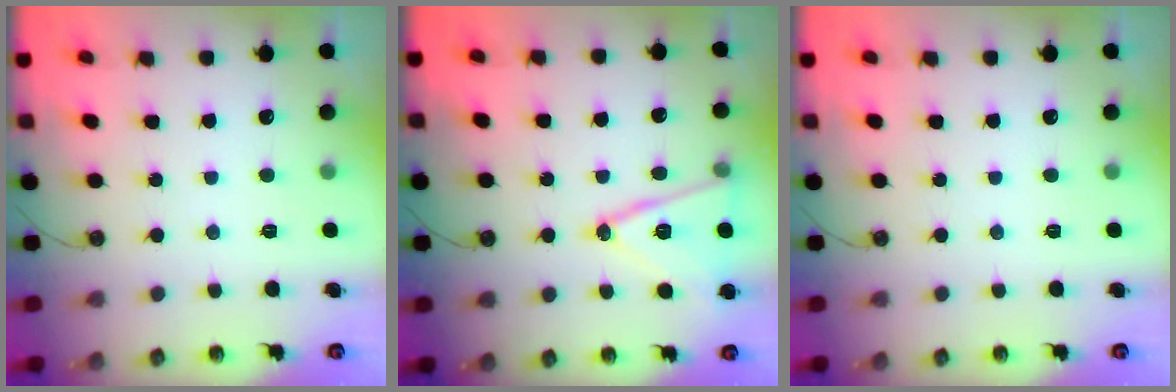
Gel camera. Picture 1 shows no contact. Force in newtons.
{"total": 14.7, "press": 14.4, "slide": 3.4}
{"total": 0.0}